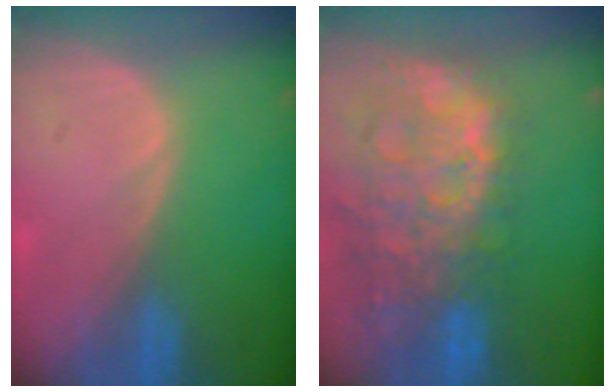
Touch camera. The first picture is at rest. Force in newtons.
{"total": 14.3, "press": 11.6, "slide": 8.3}